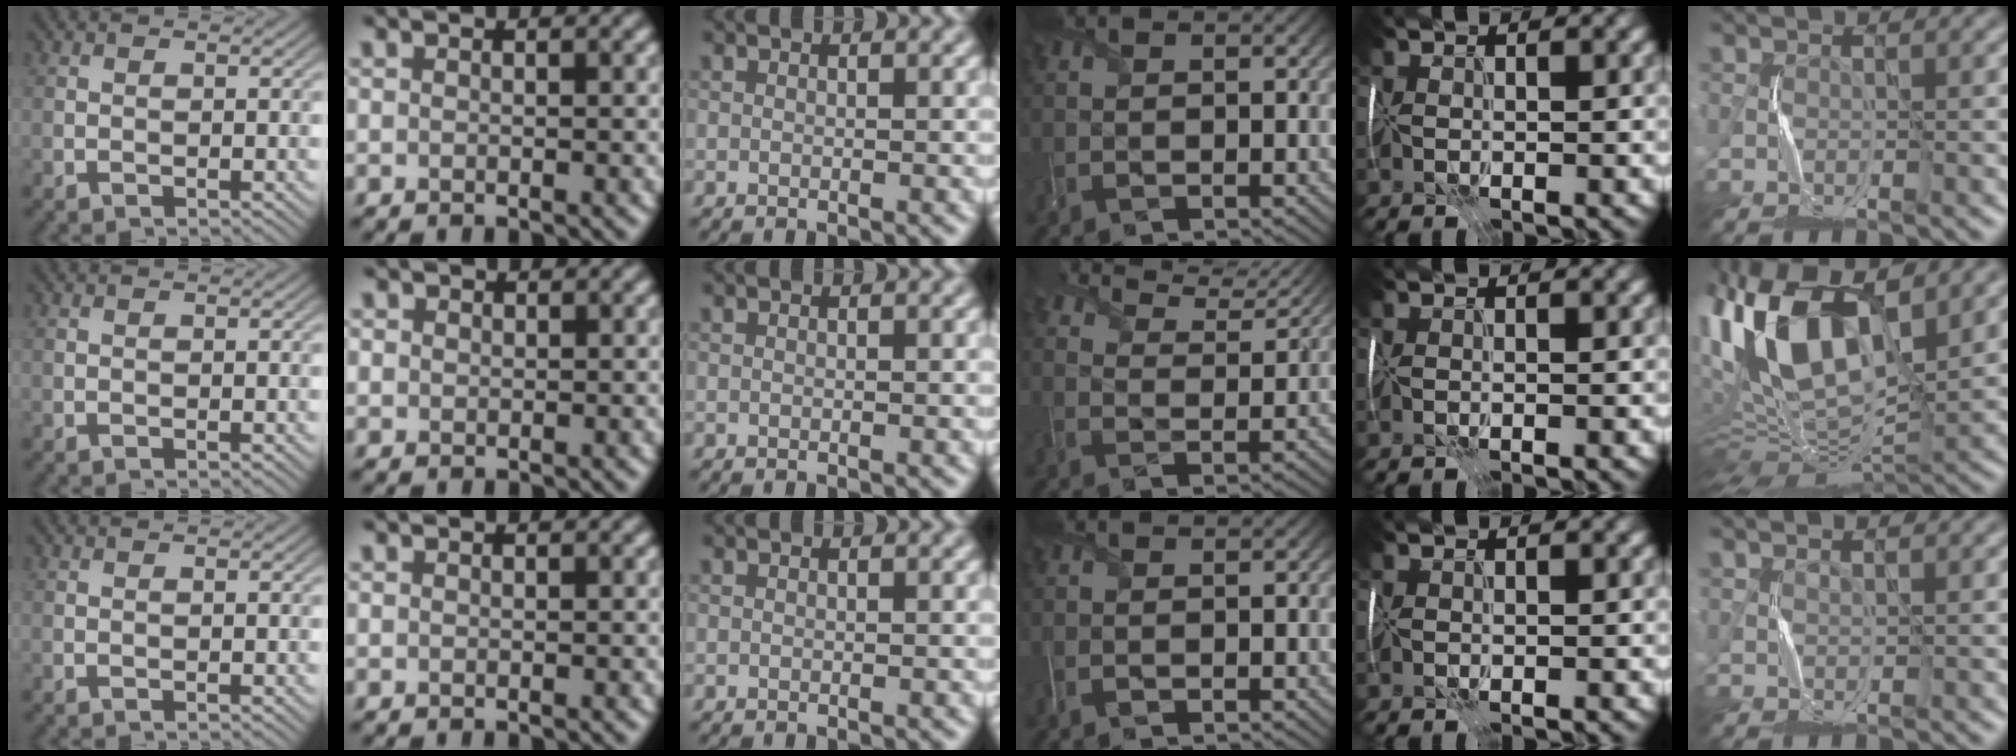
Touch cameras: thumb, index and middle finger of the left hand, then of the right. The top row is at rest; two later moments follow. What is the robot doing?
{"motion": "wrap", "object": "scarf"}